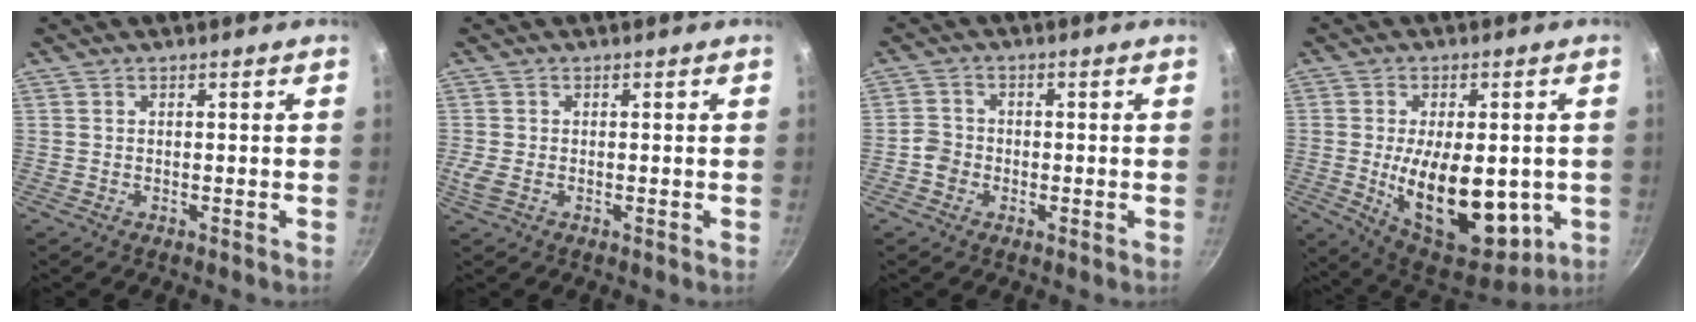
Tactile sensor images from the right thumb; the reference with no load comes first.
{"total": 2.3, "force": [-0.5, 1.4, 1.7], "torque": [-0.037, -0.002, -0.010]}
{"total": 3.1, "force": [-1.2, 2.7, 1.0], "torque": [-0.004, 0.014, -0.028]}
{"total": 19.9, "force": [-2.6, 10.4, 16.8], "torque": [-0.228, -0.017, -0.022]}